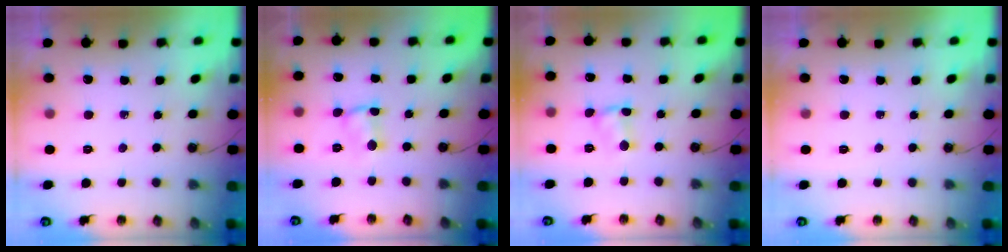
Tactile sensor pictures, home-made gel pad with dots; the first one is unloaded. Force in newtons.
{"total": 1.4, "press": 1.4, "slide": 0.1}
{"total": 2.5, "press": 2.5, "slide": 0.3}
{"total": 0.0}